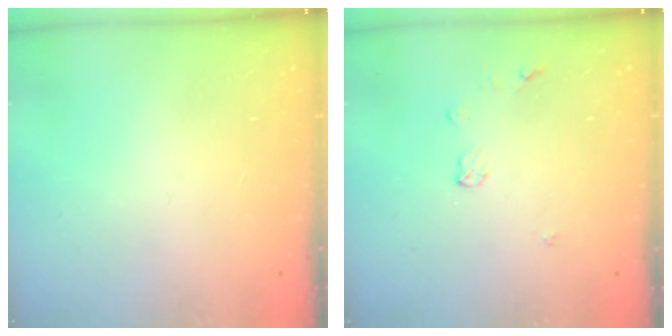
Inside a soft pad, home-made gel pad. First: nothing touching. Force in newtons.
{"total": 3.7, "press": 3.7, "slide": 0.5}